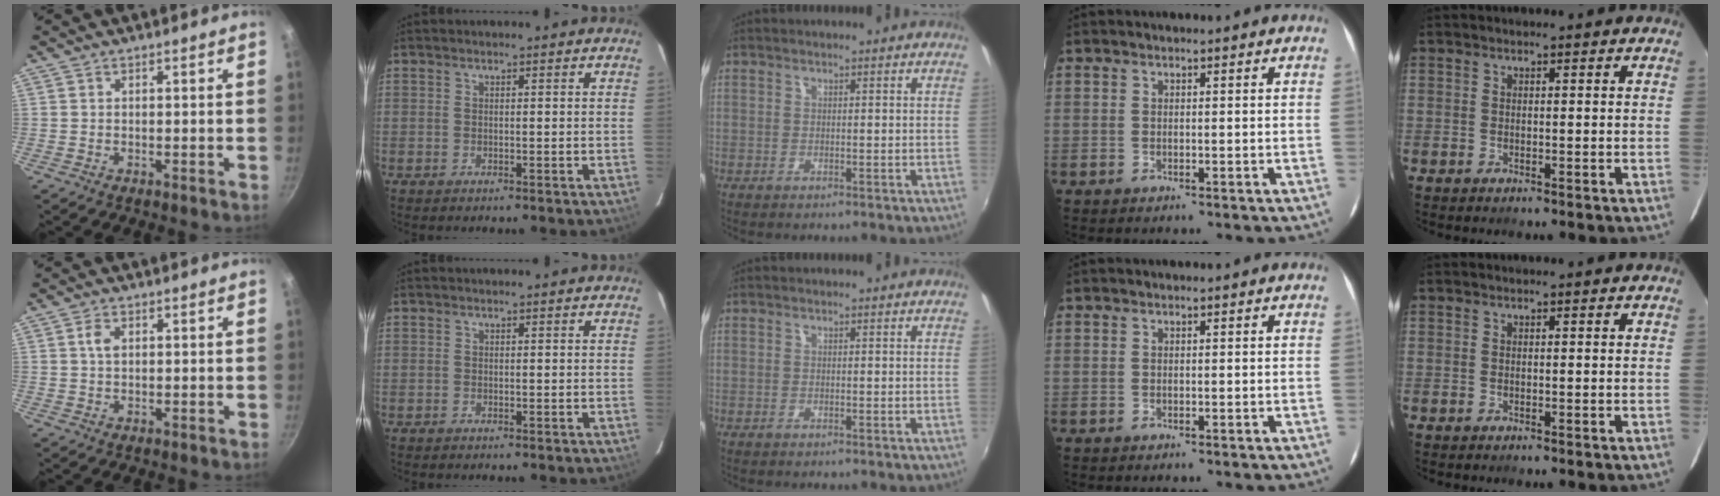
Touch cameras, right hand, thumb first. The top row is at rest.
{"thumb": {"total": 2.5, "force": [0.6, 1.6, 1.8], "torque": [-0.029, 0.002, 0.010]}}